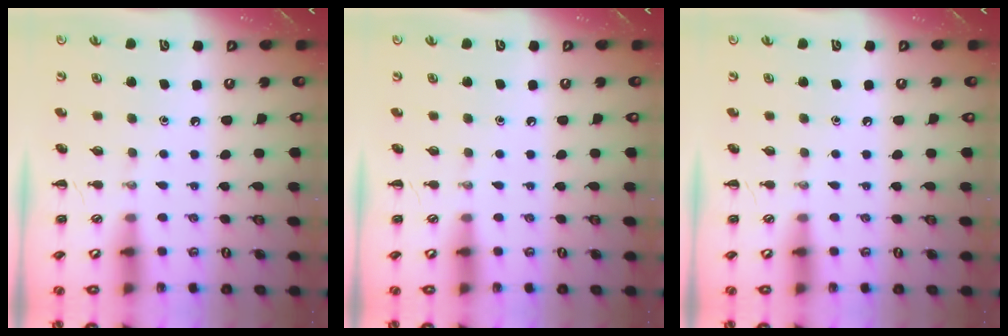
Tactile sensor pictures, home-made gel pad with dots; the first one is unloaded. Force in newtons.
{"total": 0.0}
{"total": 0.0}